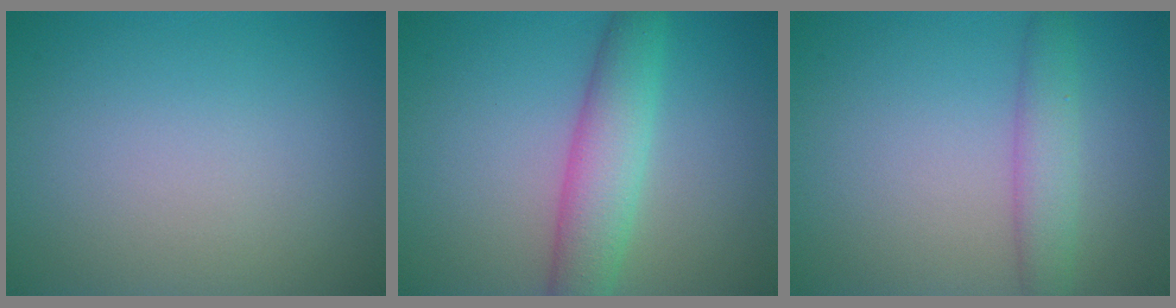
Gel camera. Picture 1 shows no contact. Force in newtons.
{"total": 4.9, "press": 4.9, "slide": 0.2}
{"total": 2.9, "press": 2.9, "slide": 0.1}